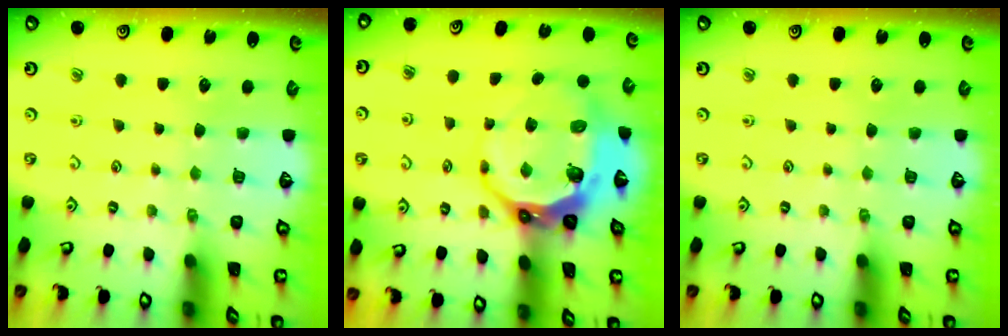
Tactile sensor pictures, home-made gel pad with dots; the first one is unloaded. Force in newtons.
{"total": 12.3, "press": 11.6, "slide": 4.2}
{"total": 0.0}